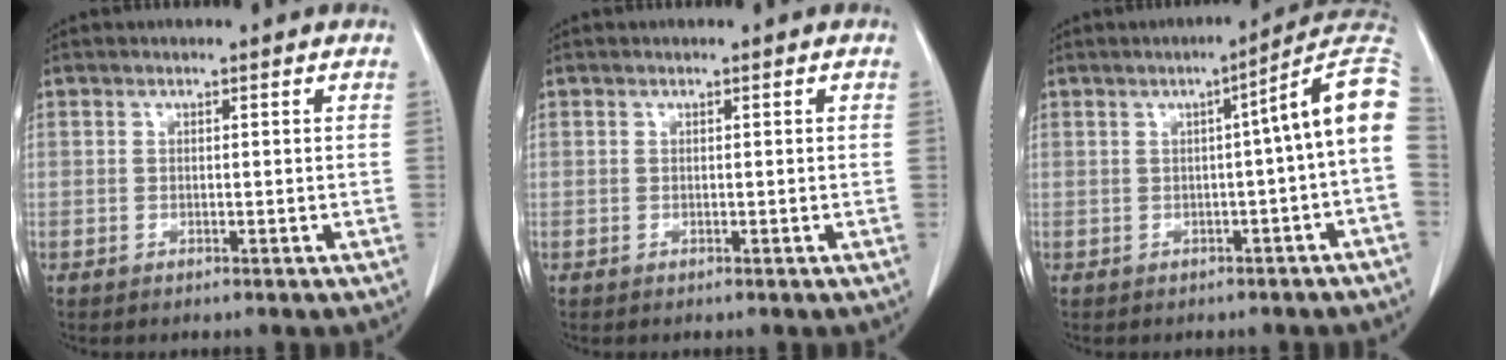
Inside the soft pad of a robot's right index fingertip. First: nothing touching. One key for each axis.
{"total": 0.0}
{"total": 8.5, "fx": -0.1, "fy": -0.5, "fz": 8.5, "tx": -0.098, "ty": 0.027, "tz": -0.012}